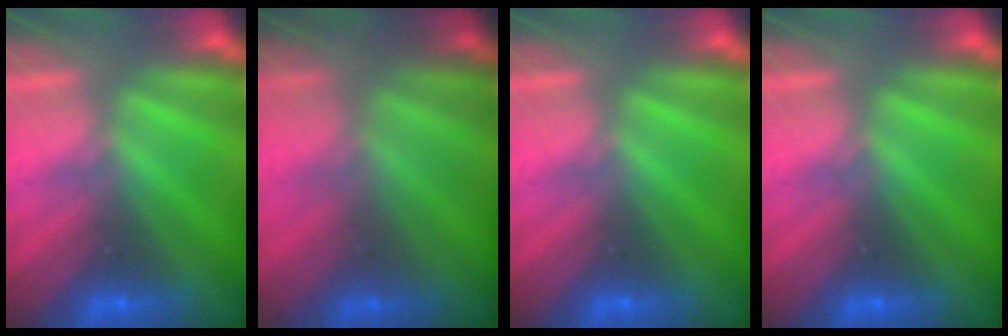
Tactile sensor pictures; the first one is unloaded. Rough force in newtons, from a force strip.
{"total": 1.8}
{"total": 0.0}
{"total": 0.0}